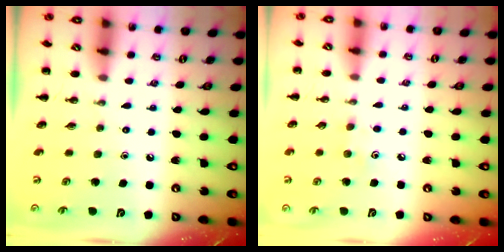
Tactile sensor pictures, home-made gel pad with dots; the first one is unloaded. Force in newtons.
{"total": 5.1, "press": 4.8, "slide": 1.7}